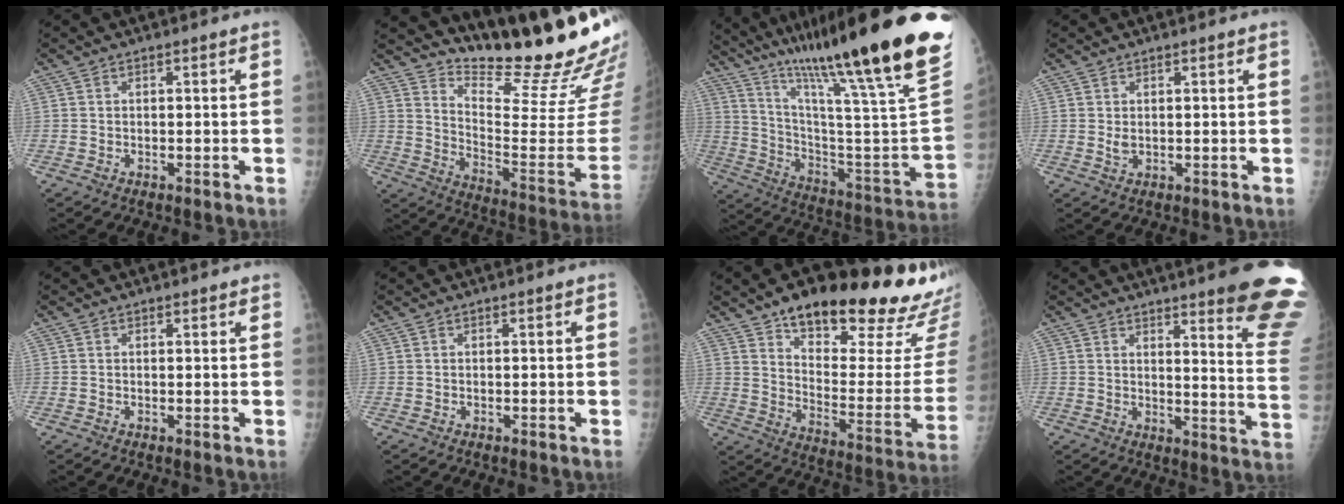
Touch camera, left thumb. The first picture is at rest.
{"total": 22.8, "force": [20.1, 2.7, 10.4], "torque": [-0.127, -0.182, 0.283]}
{"total": 37.2, "force": [26.8, 3.4, 25.5], "torque": [-0.327, -0.132, 0.402]}
{"total": 2.0, "force": [0.9, 0.9, 1.5], "torque": [-0.025, -0.008, 0.020]}
{"total": 1.0, "force": [0.9, 0.3, 0.3], "torque": [-0.003, -0.002, 0.012]}
{"total": 0.0}
{"total": 28.3, "force": [20.2, 9.1, 17.6], "torque": [-0.206, -0.088, 0.285]}
{"total": 17.3, "force": [12.9, 1.3, 11.4], "torque": [-0.113, -0.108, 0.150]}